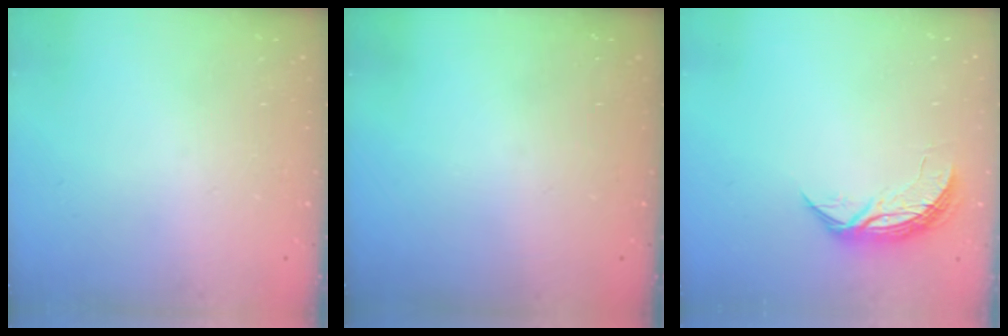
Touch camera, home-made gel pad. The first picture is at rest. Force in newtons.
{"total": 0.0}
{"total": 7.1, "press": 7.1, "slide": 0.4}